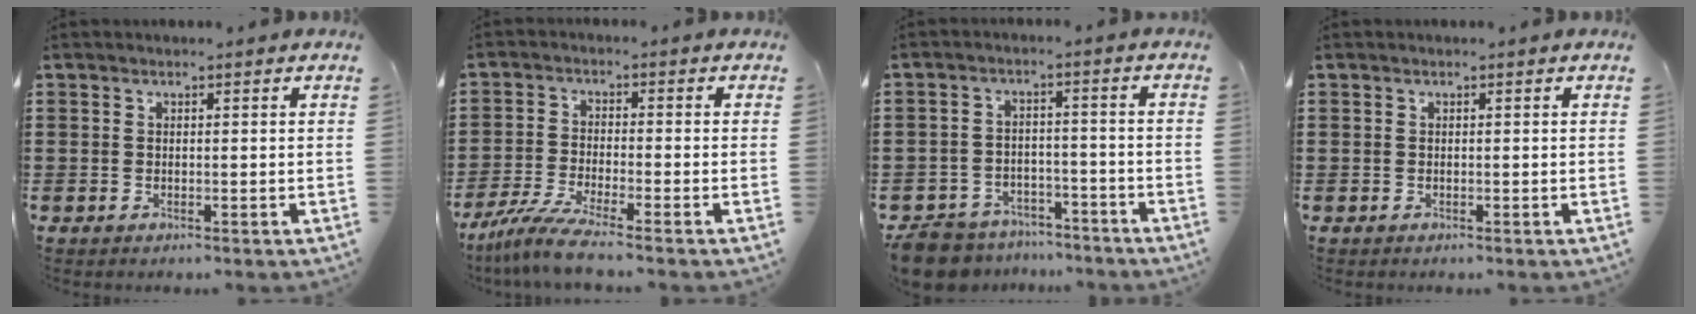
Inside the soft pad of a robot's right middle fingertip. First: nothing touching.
{"total": 5.8, "force": [-4.9, -0.1, 3.2], "torque": [-0.080, -0.022, -0.096]}
{"total": 7.1, "force": [-6.8, 1.7, 0.9], "torque": [-0.033, 0.014, -0.138]}
{"total": 0.0}